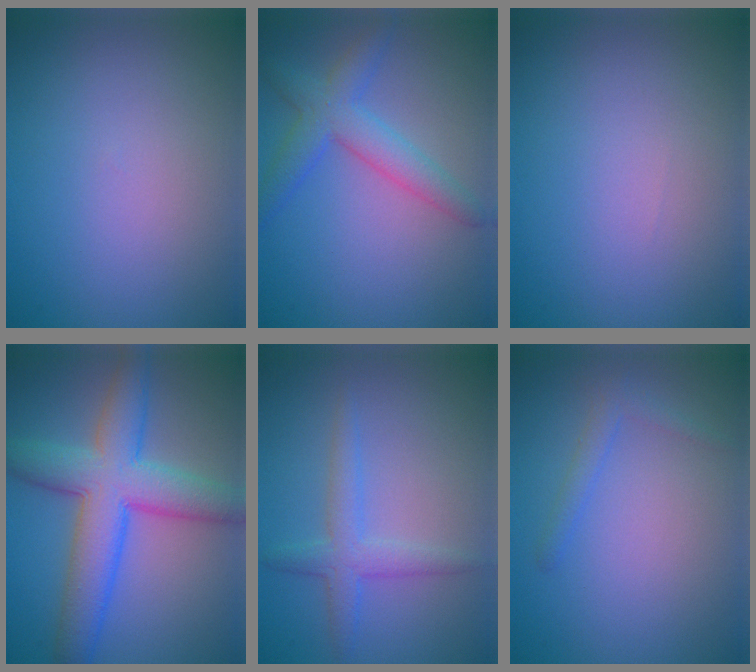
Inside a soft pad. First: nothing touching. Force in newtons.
{"total": 2.9, "press": 2.9, "slide": 0.2}
{"total": 0.0}
{"total": 8.2, "press": 8.2, "slide": 0.2}
{"total": 2.6, "press": 2.6, "slide": 0.1}
{"total": 1.4, "press": 1.4, "slide": 0.1}